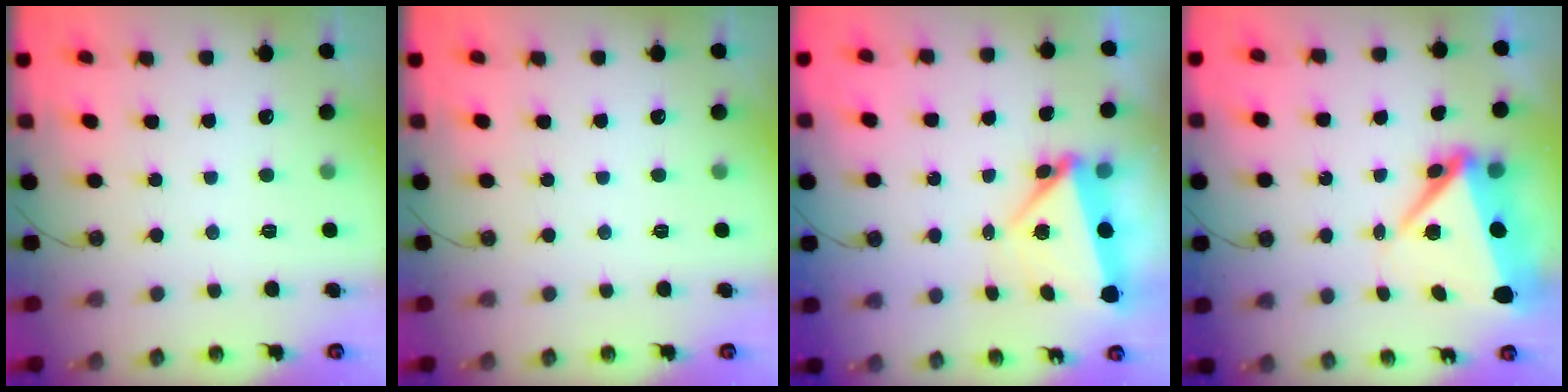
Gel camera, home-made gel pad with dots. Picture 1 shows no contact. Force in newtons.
{"total": 0.0}
{"total": 5.7, "press": 5.7, "slide": 0.4}
{"total": 8.5, "press": 8.2, "slide": 2.0}